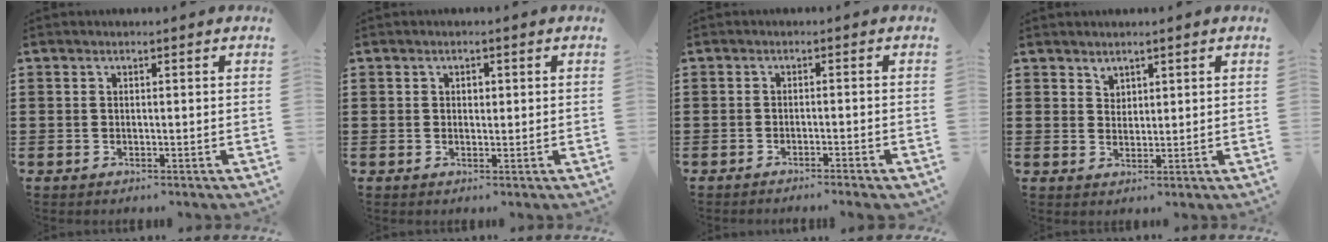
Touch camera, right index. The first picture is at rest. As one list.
[{"total": 1.0, "force": [0.3, 0.7, 0.6], "torque": [-0.012, 0.006, 0.005]}, {"total": 1.5, "force": [-1.4, -0.3, 0.4], "torque": [-0.008, 0.001, -0.027]}, {"total": 1.9, "force": [1.5, 1.0, 0.0], "torque": [-0.005, 0.002, 0.031]}]